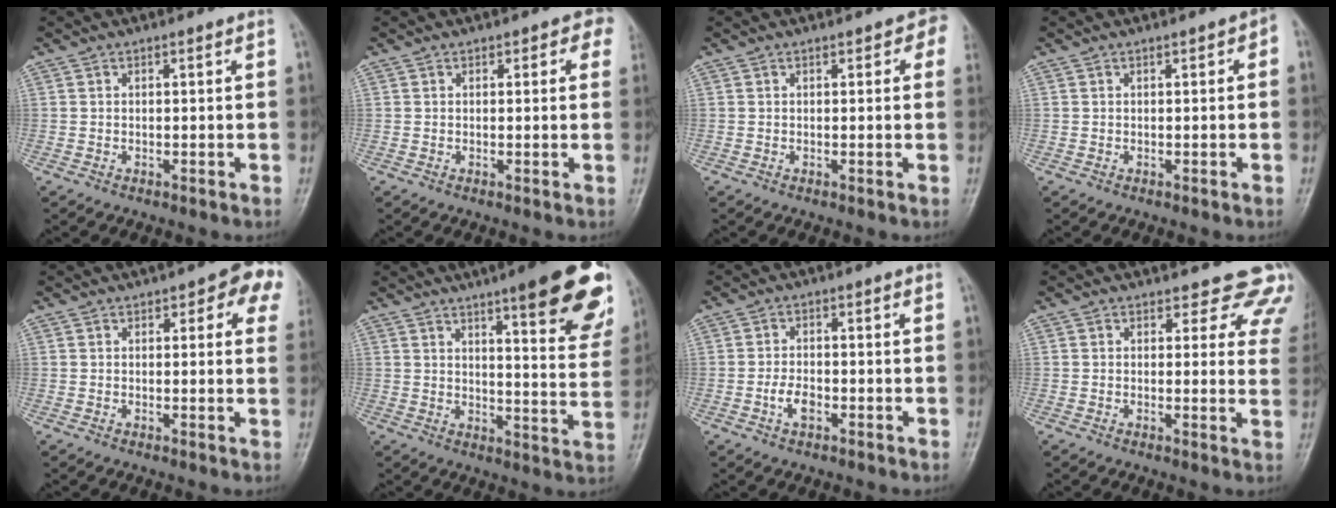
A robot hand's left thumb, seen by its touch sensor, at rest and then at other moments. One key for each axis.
{"total": 2.6, "fx": 1.3, "fy": 1.9, "fz": 1.2, "tx": 0.028, "ty": -0.001, "tz": 0.007}
{"total": 2.6, "fx": 1.2, "fy": 1.7, "fz": 1.6, "tx": 0.017, "ty": 0.000, "tz": 0.008}
{"total": 1.3, "fx": 0.2, "fy": 0.8, "fz": 1.0, "tx": 0.003, "ty": 0.005, "tz": -0.003}
{"total": 7.3, "fx": 3.1, "fy": 3.6, "fz": 5.5, "tx": -0.015, "ty": -0.002, "tz": 0.026}
{"total": 20.2, "fx": 11.8, "fy": 4.4, "fz": 15.8, "tx": -0.169, "ty": -0.051, "tz": 0.149}
{"total": 3.4, "fx": -1.5, "fy": 1.9, "fz": 2.4, "tx": -0.039, "ty": 0.010, "tz": -0.029}
{"total": 9.4, "fx": 7.9, "fy": 4.6, "fz": 2.1, "tx": 0.040, "ty": -0.037, "tz": 0.053}